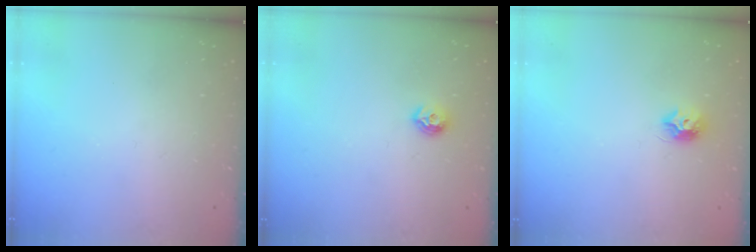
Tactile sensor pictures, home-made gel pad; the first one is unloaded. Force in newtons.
{"total": 7.5, "press": 7.4, "slide": 0.7}
{"total": 7.4, "press": 7.4, "slide": 0.2}